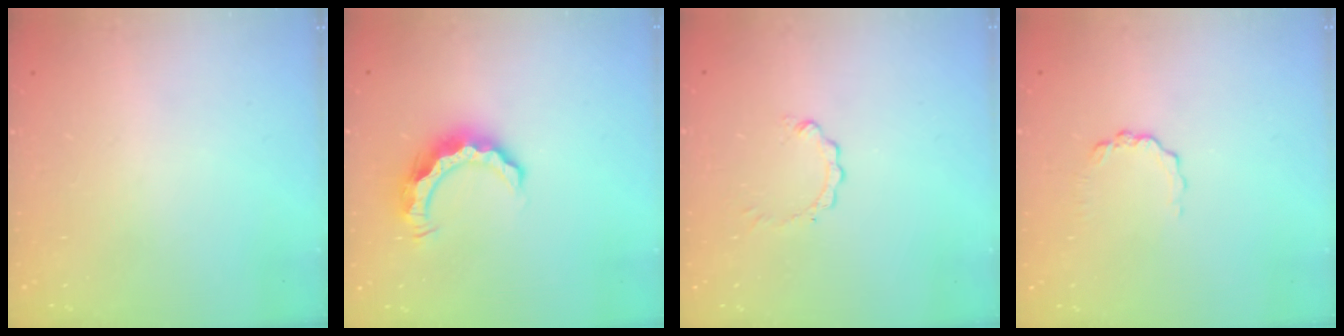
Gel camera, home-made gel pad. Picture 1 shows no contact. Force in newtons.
{"total": 8.4, "press": 8.3, "slide": 0.6}
{"total": 0.0}
{"total": 3.8, "press": 3.8, "slide": 0.4}